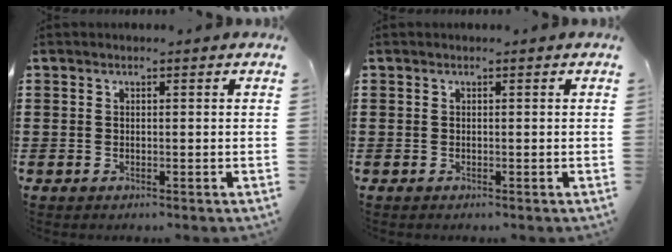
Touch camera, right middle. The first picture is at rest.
{"total": 0.0}